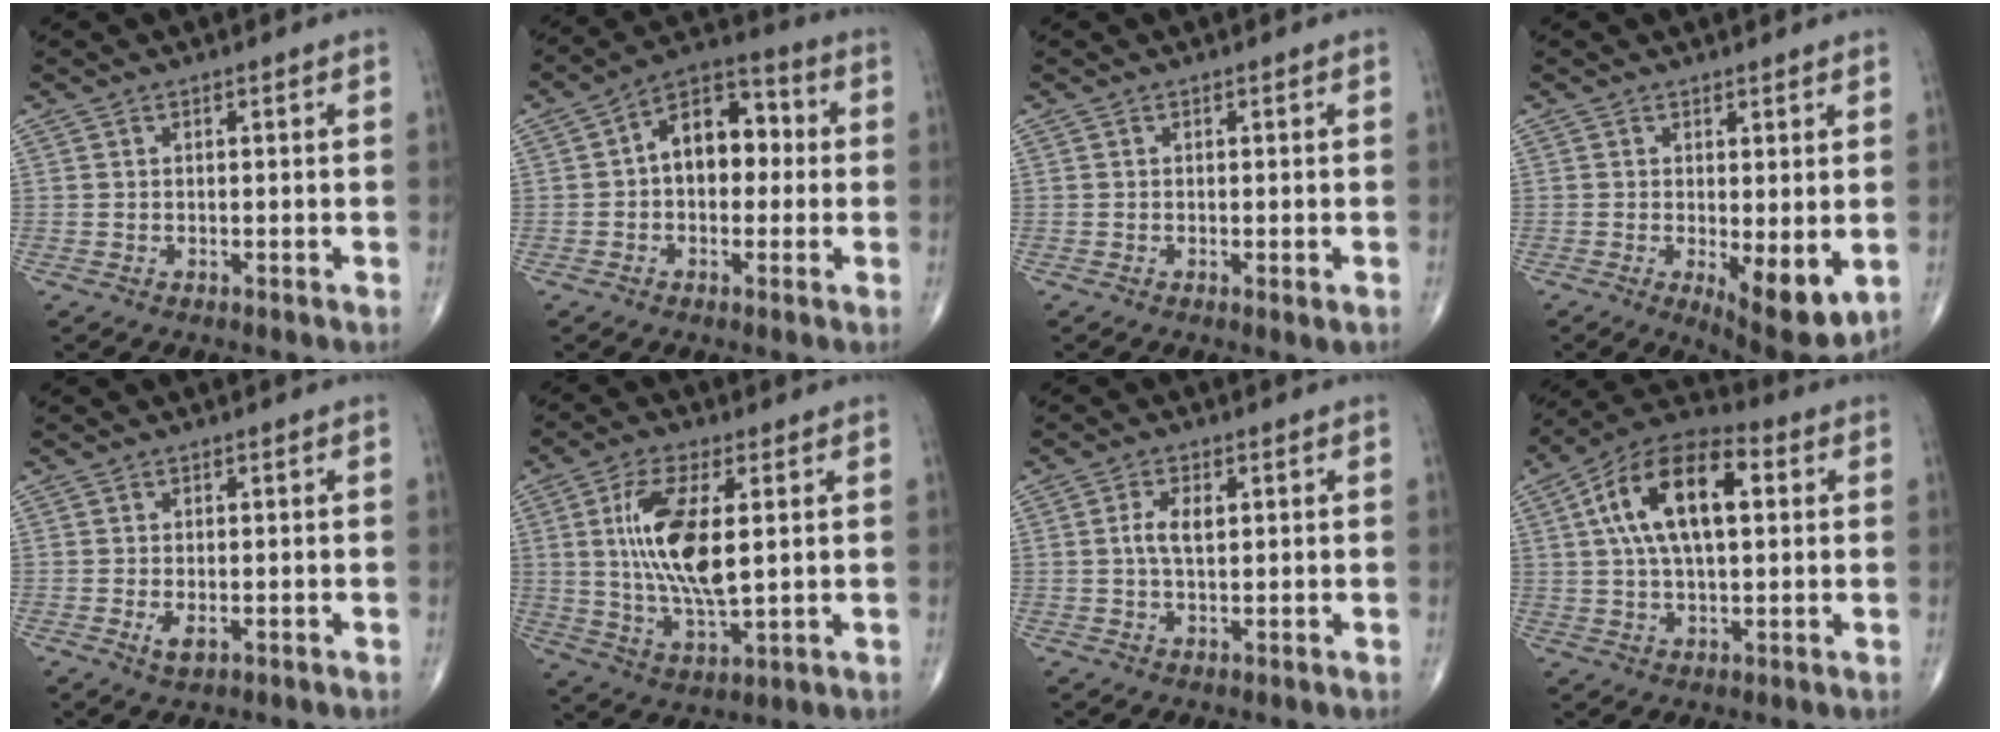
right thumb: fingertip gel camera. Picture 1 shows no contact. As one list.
[{"total": 11.5, "force": [0.7, 7.4, 8.7], "torque": [-0.105, 0.035, -0.003]}, {"total": 1.0, "force": [-0.3, 0.2, 1.0], "torque": [-0.015, -0.003, -0.003]}, {"total": 8.4, "force": [-1.2, 3.0, 7.7], "torque": [-0.103, -0.023, -0.010]}, {"total": 2.2, "force": [-0.6, 1.1, 1.9], "torque": [-0.037, -0.004, -0.009]}, {"total": 14.4, "force": [2.3, 5.4, 13.1], "torque": [-0.261, -0.018, 0.049]}, {"total": 3.9, "force": [0.7, 1.9, 3.3], "torque": [-0.069, 0.003, 0.013]}, {"total": 17.1, "force": [3.9, 8.3, 14.4], "torque": [-0.249, 0.025, 0.059]}]